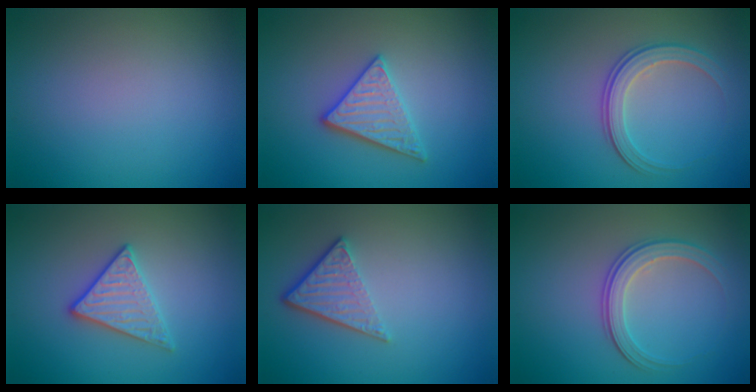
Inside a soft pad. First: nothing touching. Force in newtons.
{"total": 3.1, "press": 2.9, "slide": 1.1}
{"total": 2.9, "press": 2.7, "slide": 1.0}
{"total": 2.8, "press": 2.7, "slide": 0.6}
{"total": 3.8, "press": 2.6, "slide": 2.7}
{"total": 2.9, "press": 2.7, "slide": 1.0}